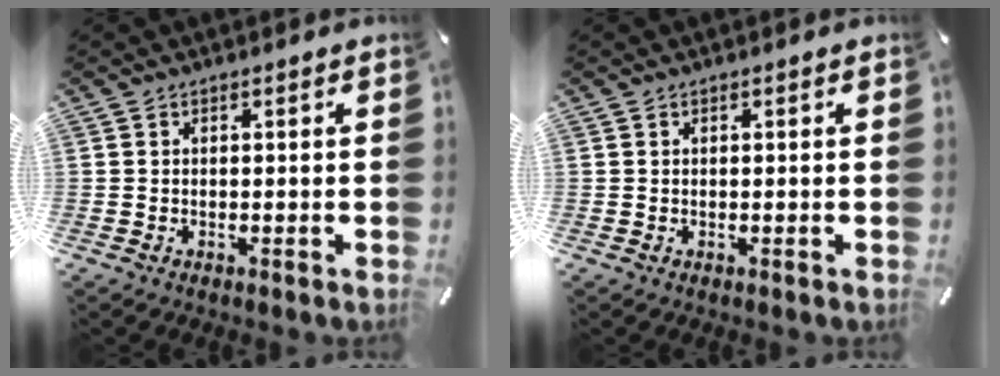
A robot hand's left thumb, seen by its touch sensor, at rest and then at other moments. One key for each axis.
{"total": 0.0}